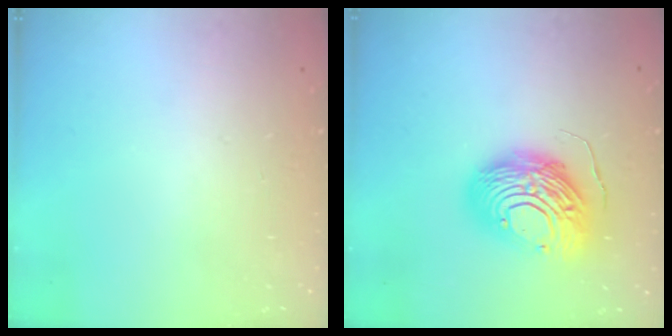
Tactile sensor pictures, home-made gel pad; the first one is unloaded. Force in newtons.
{"total": 16.1, "press": 16.0, "slide": 1.6}